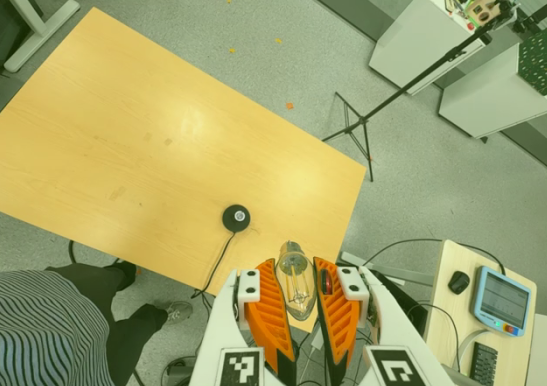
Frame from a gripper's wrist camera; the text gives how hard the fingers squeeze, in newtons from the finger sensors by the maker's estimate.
{"total": 20.1, "left": 25.2, "right": 15.0}